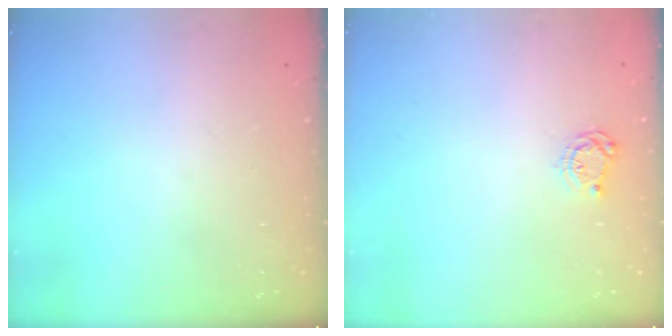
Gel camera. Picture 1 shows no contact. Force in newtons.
{"total": 4.8, "press": 4.8, "slide": 0.6}